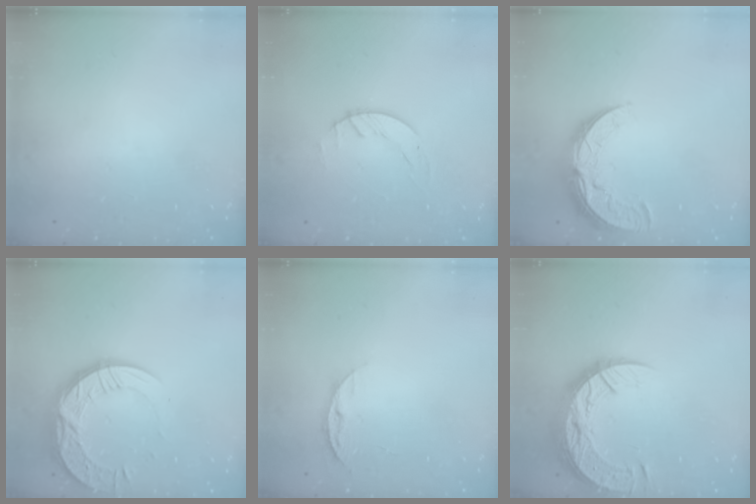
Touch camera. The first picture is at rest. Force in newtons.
{"total": 0.6, "press": 0.6, "slide": 0.2}
{"total": 10.3, "press": 10.3, "slide": 0.7}
{"total": 15.3, "press": 15.3, "slide": 1.2}
{"total": 7.2, "press": 7.2, "slide": 0.9}
{"total": 16.4, "press": 16.4, "slide": 1.0}